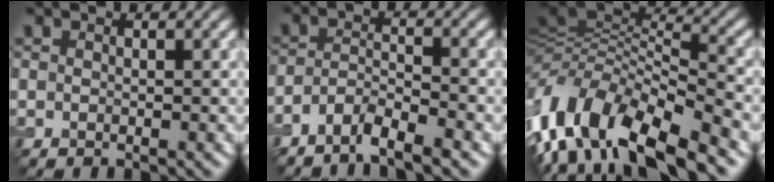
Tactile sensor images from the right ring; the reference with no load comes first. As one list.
[{"total": 3.6, "force": [-3.1, 0.5, 1.8], "torque": [-0.038, 0.004, -0.060]}, {"total": 13.0, "force": [-6.2, 6.2, 9.6], "torque": [-0.205, 0.011, -0.107]}]